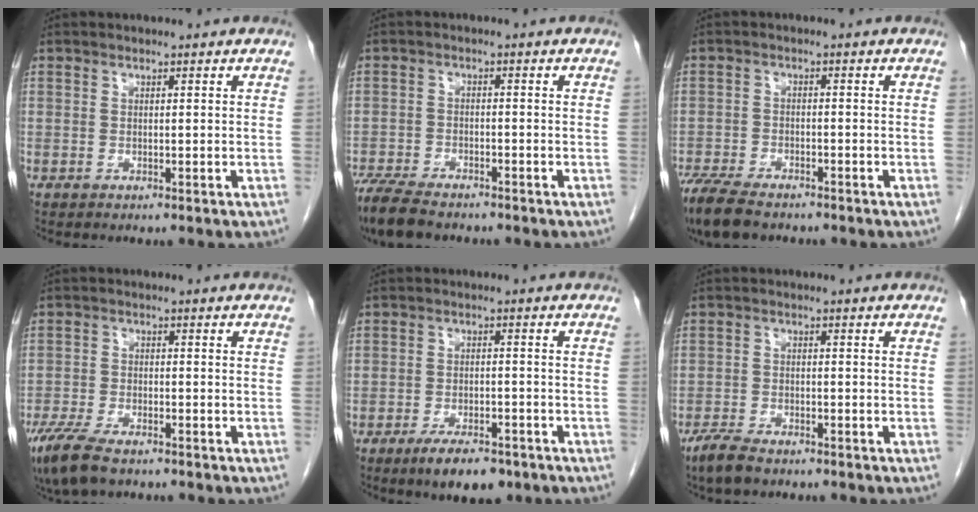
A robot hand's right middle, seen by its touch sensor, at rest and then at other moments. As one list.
[{"total": 8.5, "force": [-7.1, 2.5, 4.0], "torque": [-0.073, -0.017, -0.122]}, {"total": 9.3, "force": [-7.4, 3.2, 4.6], "torque": [-0.087, -0.017, -0.127]}, {"total": 8.4, "force": [-6.2, 2.7, 5.0], "torque": [-0.095, -0.017, -0.108]}, {"total": 7.1, "force": [-4.9, 2.4, 4.4], "torque": [-0.071, -0.005, -0.074]}, {"total": 4.5, "force": [-3.6, 1.4, 2.4], "torque": [-0.050, -0.006, -0.063]}]